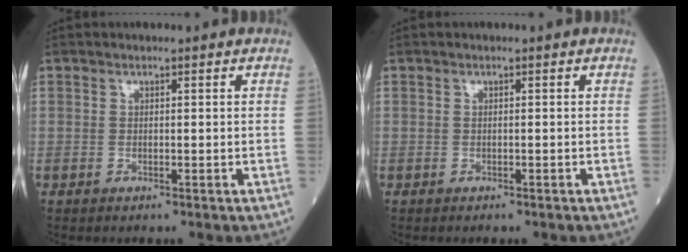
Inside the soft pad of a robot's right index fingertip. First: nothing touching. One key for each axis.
{"total": 0.5, "fx": -0.5, "fy": 0.1, "fz": 0.2, "tx": -0.009, "ty": 0.000, "tz": -0.008}